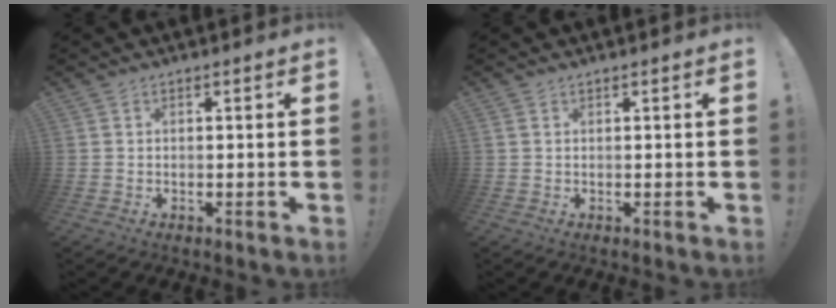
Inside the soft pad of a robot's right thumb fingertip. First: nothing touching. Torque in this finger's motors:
{"motor_torque": [-0.02, -0.12, -0.20, 0.09, 0.07]}